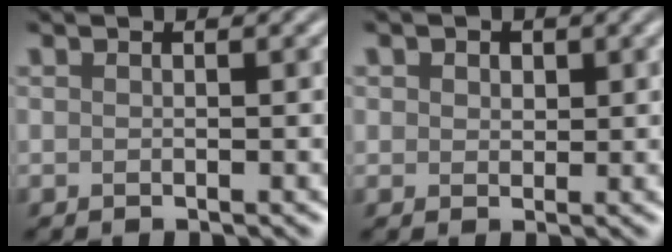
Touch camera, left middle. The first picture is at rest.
{"total": 1.1, "force": [0.9, 0.5, -0.5], "torque": [-0.001, 0.007, 0.017]}